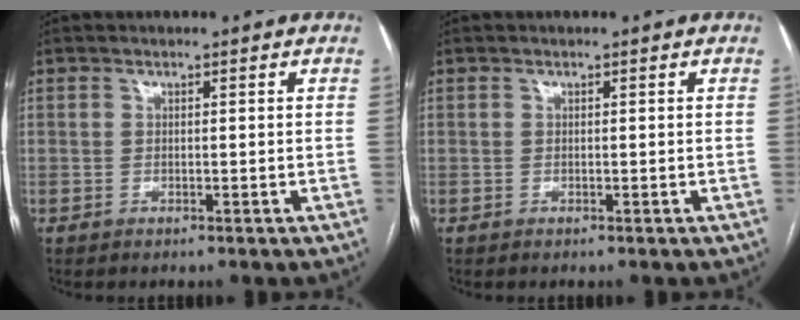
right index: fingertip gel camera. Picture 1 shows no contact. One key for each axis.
{"total": 0.0}